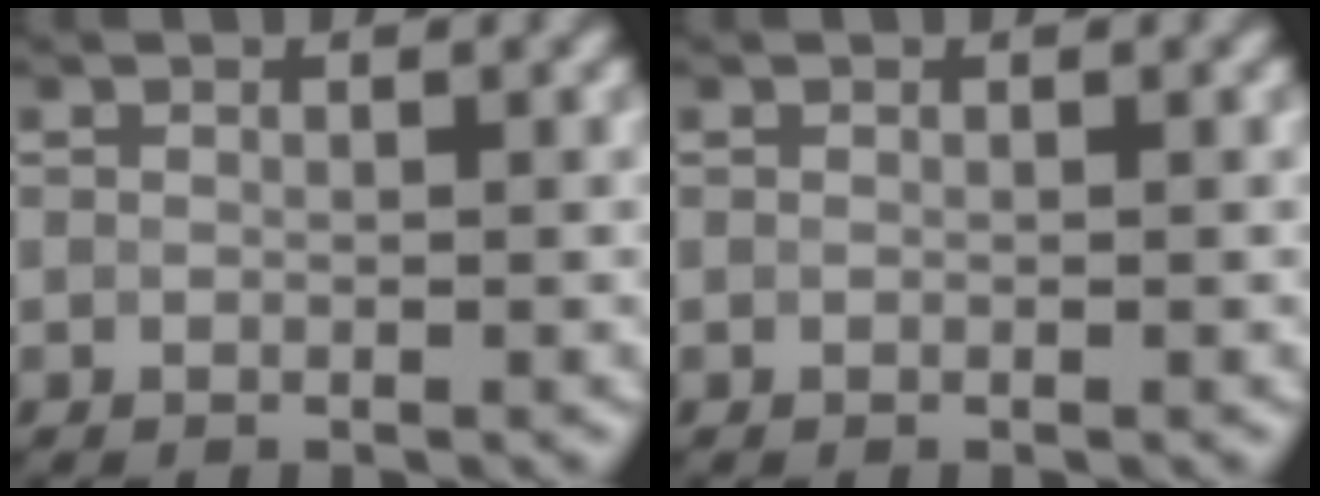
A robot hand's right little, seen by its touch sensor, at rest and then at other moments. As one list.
[{"total": 0.0}]